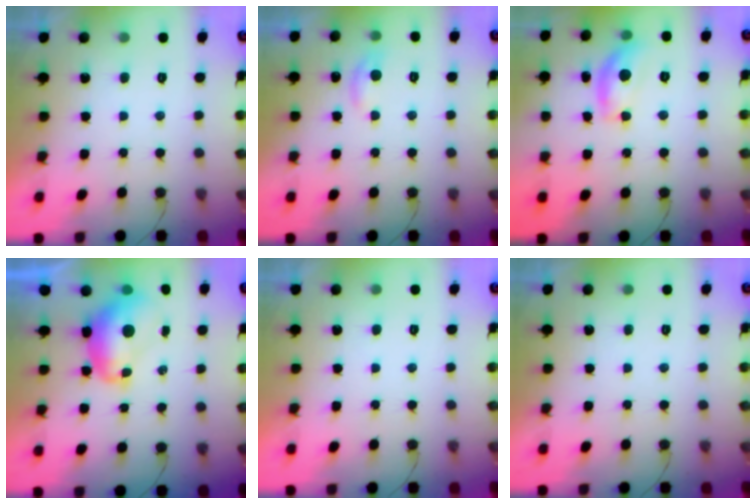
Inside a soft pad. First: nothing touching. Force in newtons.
{"total": 6.6, "press": 6.6, "slide": 0.8}
{"total": 10.5, "press": 10.5, "slide": 0.4}
{"total": 8.5, "press": 8.4, "slide": 0.9}
{"total": 0.0}
{"total": 0.0}